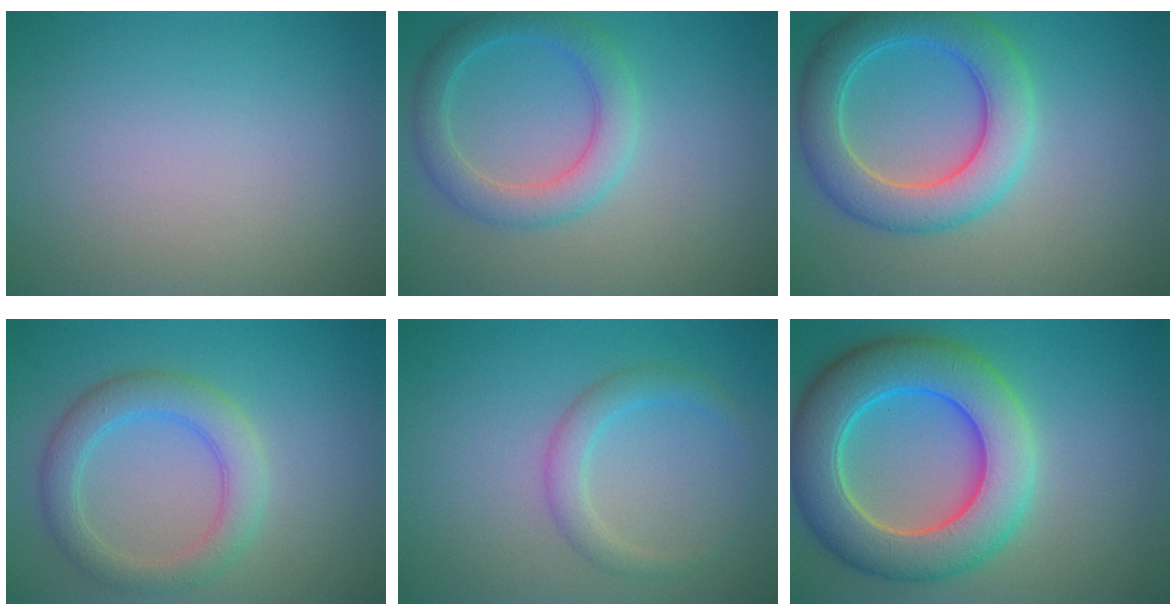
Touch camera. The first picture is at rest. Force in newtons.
{"total": 3.7, "press": 3.6, "slide": 0.3}
{"total": 6.4, "press": 6.4, "slide": 0.3}
{"total": 3.9, "press": 3.9, "slide": 0.1}
{"total": 2.3, "press": 2.2, "slide": 0.1}
{"total": 10.1, "press": 10.1, "slide": 0.7}